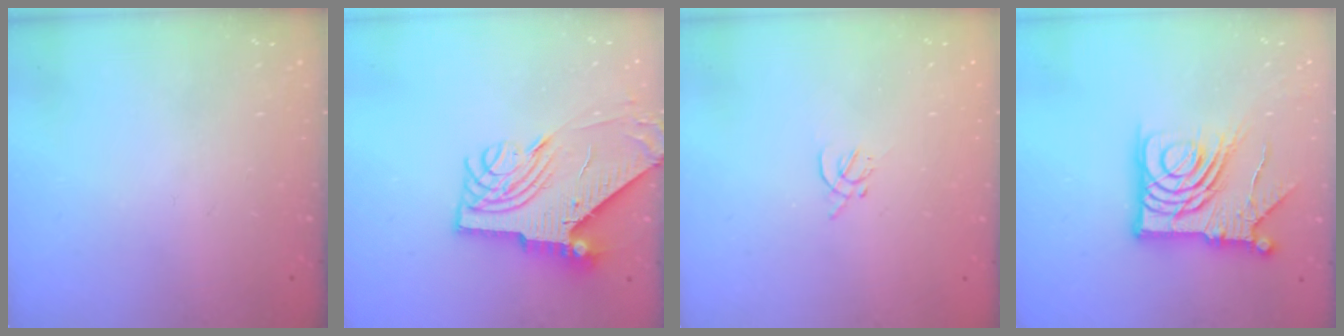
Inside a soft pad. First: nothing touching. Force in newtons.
{"total": 11.4, "press": 11.3, "slide": 1.2}
{"total": 1.4, "press": 1.3, "slide": 0.5}
{"total": 15.4, "press": 15.3, "slide": 2.0}